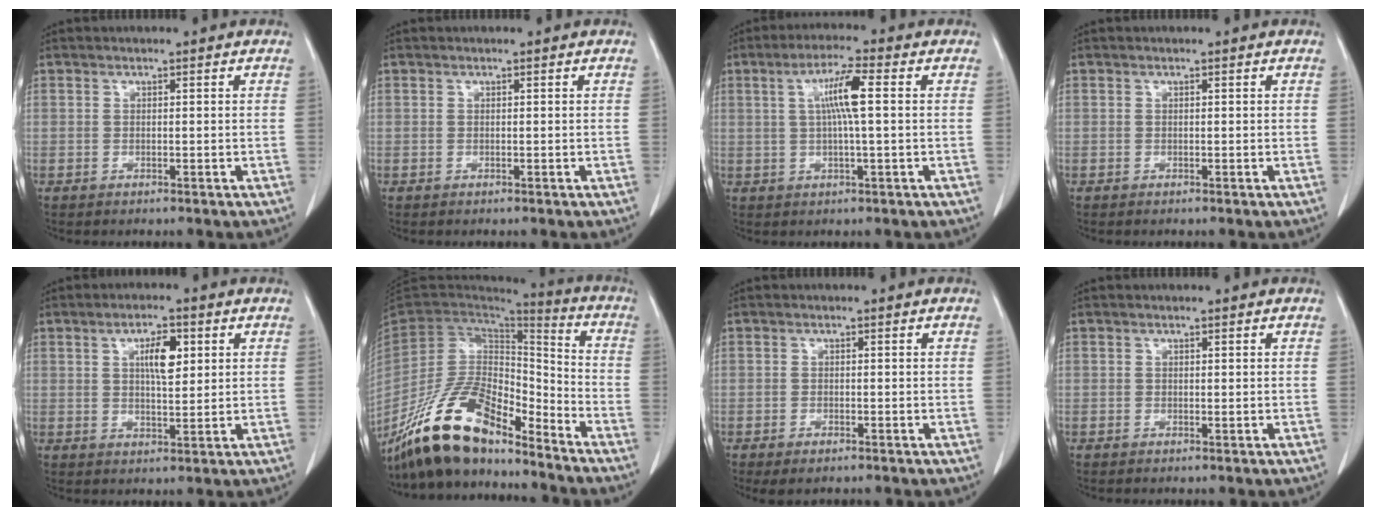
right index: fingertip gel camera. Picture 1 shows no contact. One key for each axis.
{"total": 0.0}
{"total": 6.4, "fx": 1.1, "fy": 0.1, "fz": 6.3, "tx": -0.116, "ty": 0.007, "tz": 0.019}
{"total": 0.0}
{"total": 5.5, "fx": 1.8, "fy": 1.7, "fz": 4.9, "tx": -0.083, "ty": 0.001, "tz": 0.031}
{"total": 18.2, "fx": -14.6, "fy": 5.7, "fz": 9.3, "tx": -0.173, "ty": 0.013, "tz": -0.269}
{"total": 2.1, "fx": -1.4, "fy": 0.8, "fz": 1.4, "tx": -0.030, "ty": -0.004, "tz": -0.017}
{"total": 0.0}